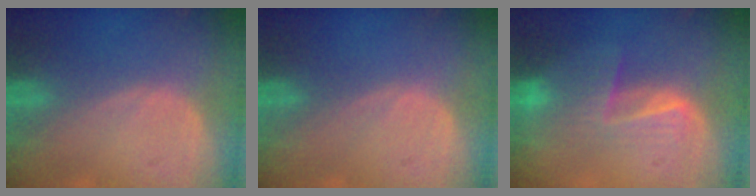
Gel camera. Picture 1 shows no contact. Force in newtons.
{"total": 0.0}
{"total": 6.4, "press": 6.2, "slide": 1.9}